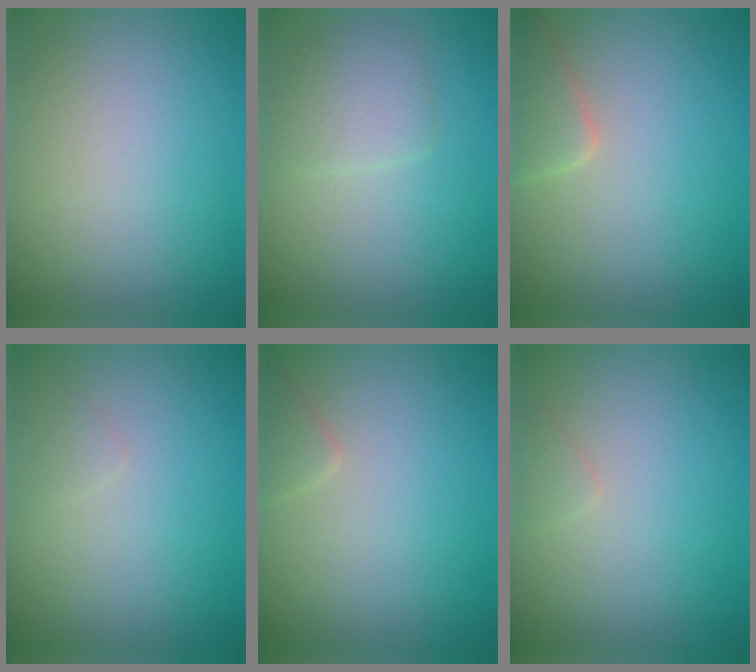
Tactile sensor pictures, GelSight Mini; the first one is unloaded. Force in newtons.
{"total": 2.6, "press": 2.6, "slide": 0.1}
{"total": 2.3, "press": 2.3, "slide": 0.1}
{"total": 0.6, "press": 0.6, "slide": 0.0}
{"total": 1.0, "press": 1.0, "slide": 0.1}
{"total": 0.7, "press": 0.7, "slide": 0.0}